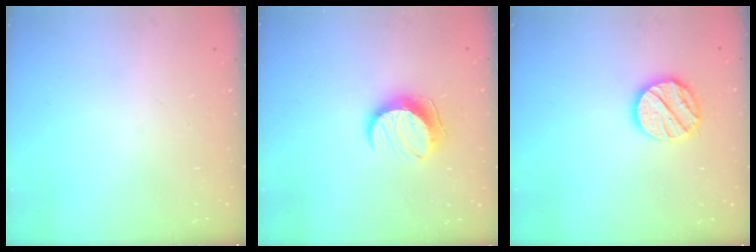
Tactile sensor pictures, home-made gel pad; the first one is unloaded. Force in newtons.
{"total": 10.0, "press": 10.0, "slide": 0.4}
{"total": 13.7, "press": 13.6, "slide": 1.5}